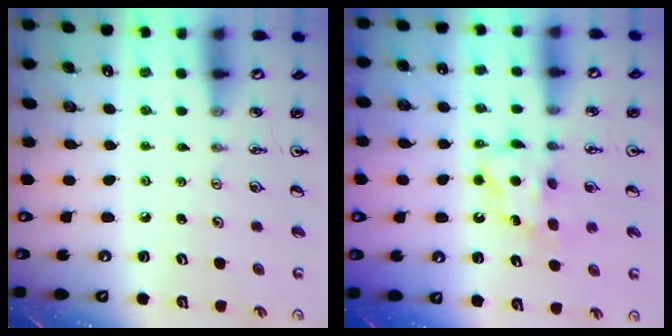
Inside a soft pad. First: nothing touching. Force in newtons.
{"total": 6.5, "press": 6.5, "slide": 0.3}